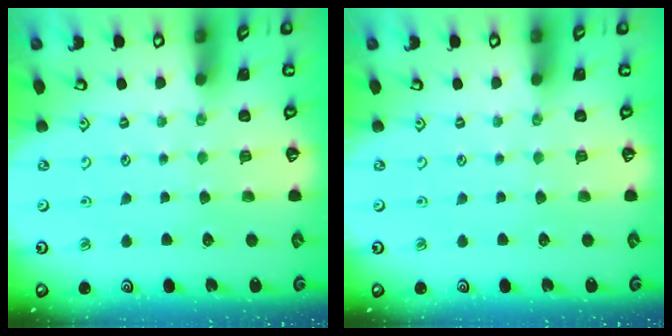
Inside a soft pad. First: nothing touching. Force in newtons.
{"total": 0.0}